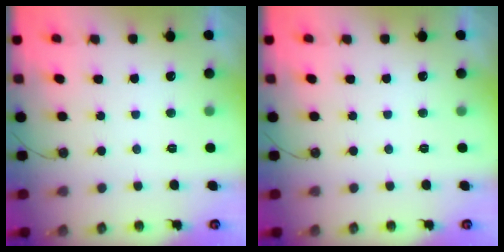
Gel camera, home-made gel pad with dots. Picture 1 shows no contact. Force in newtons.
{"total": 0.0}